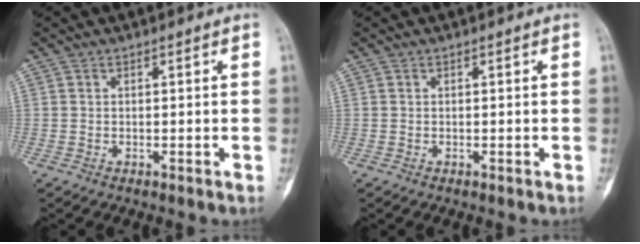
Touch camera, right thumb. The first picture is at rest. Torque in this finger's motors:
{"motor_torque": [-0.07, 0.06, 0.10, -0.10, 0.01]}